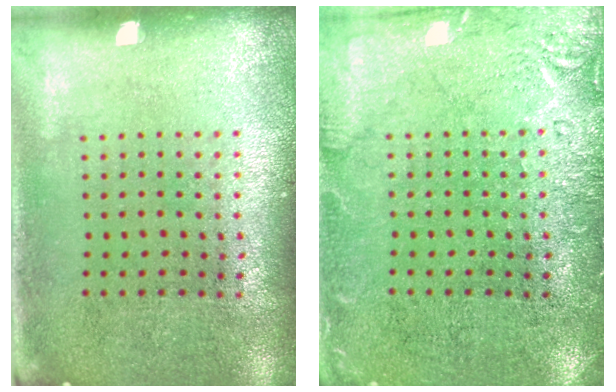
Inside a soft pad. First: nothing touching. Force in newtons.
{"total": 2.9, "press": 2.9, "slide": 0.4}